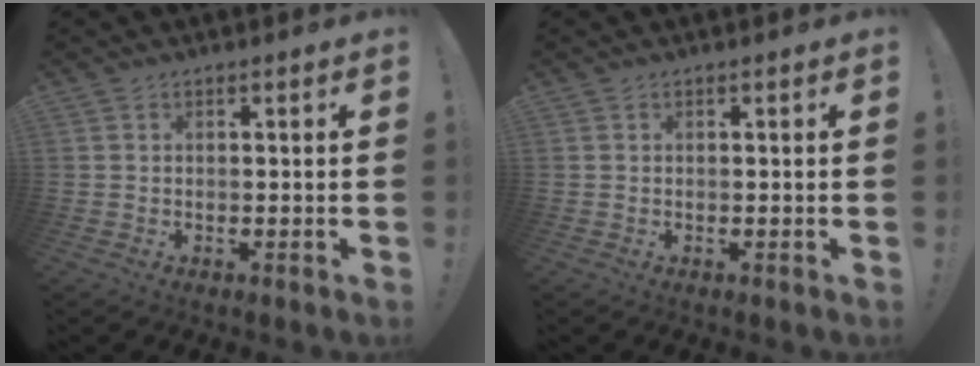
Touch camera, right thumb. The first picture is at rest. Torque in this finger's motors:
{"motor_torque": [0.00, 0.00, 0.00, 0.00, 0.00]}